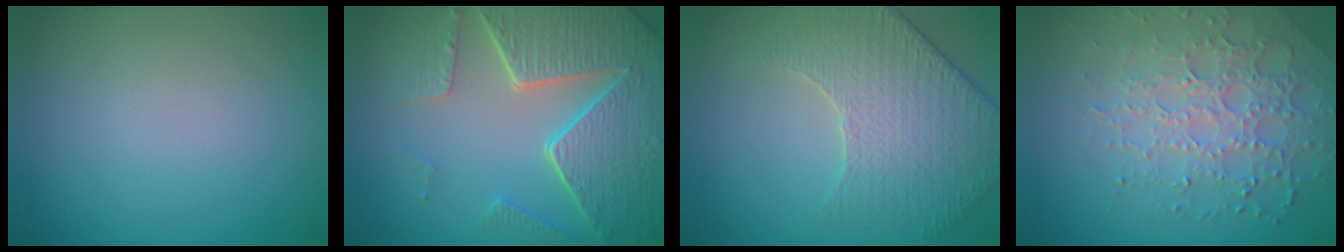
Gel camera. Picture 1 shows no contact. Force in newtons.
{"total": 8.3, "press": 5.9, "slide": 5.8}
{"total": 4.3, "press": 4.2, "slide": 0.9}
{"total": 5.2, "press": 4.3, "slide": 2.8}